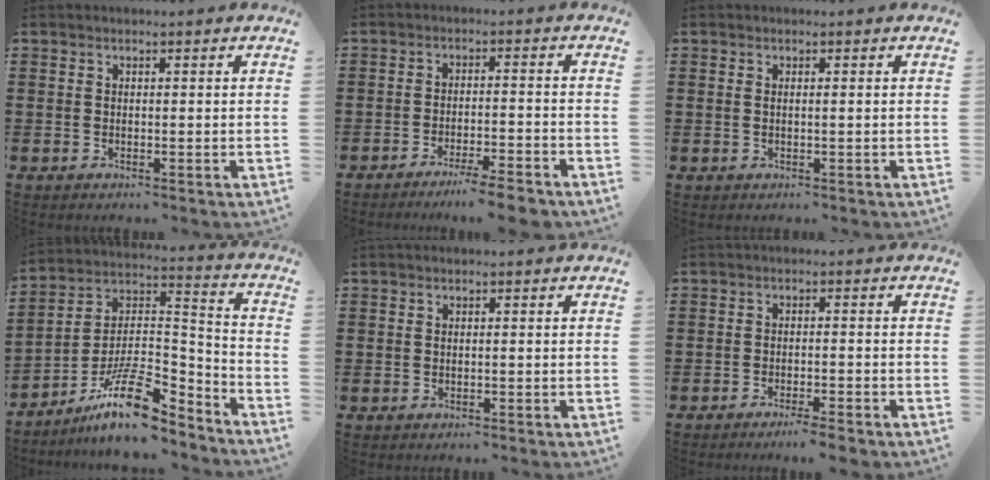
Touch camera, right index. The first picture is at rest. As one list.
[{"total": 5.0, "force": [-4.4, -0.2, 2.5], "torque": [-0.039, -0.008, -0.080]}, {"total": 0.6, "force": [0.1, 0.0, 0.6], "torque": [-0.011, -0.001, 0.001]}, {"total": 14.0, "force": [-9.1, 4.8, 9.5], "torque": [-0.181, 0.025, -0.163]}, {"total": 0.6, "force": [-0.4, 0.2, 0.3], "torque": [-0.009, -0.003, -0.007]}, {"total": 2.4, "force": [-2.1, -0.2, 1.2], "torque": [-0.020, 0.000, -0.038]}]